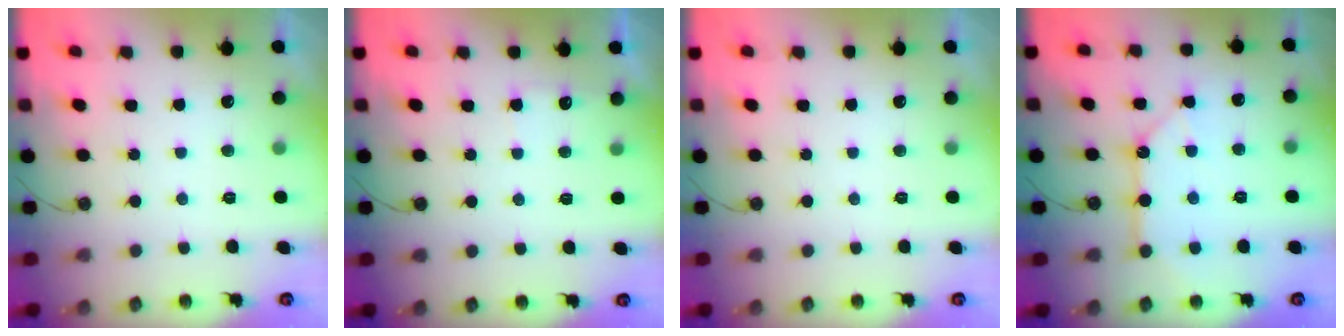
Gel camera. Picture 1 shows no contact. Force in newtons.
{"total": 4.2, "press": 4.1, "slide": 0.6}
{"total": 0.0}
{"total": 10.8, "press": 10.8, "slide": 0.6}